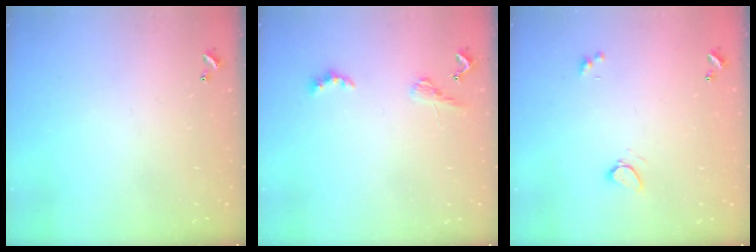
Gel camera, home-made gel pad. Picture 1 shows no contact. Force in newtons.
{"total": 1.9, "press": 1.8, "slide": 0.5}
{"total": 1.3, "press": 1.3, "slide": 0.2}